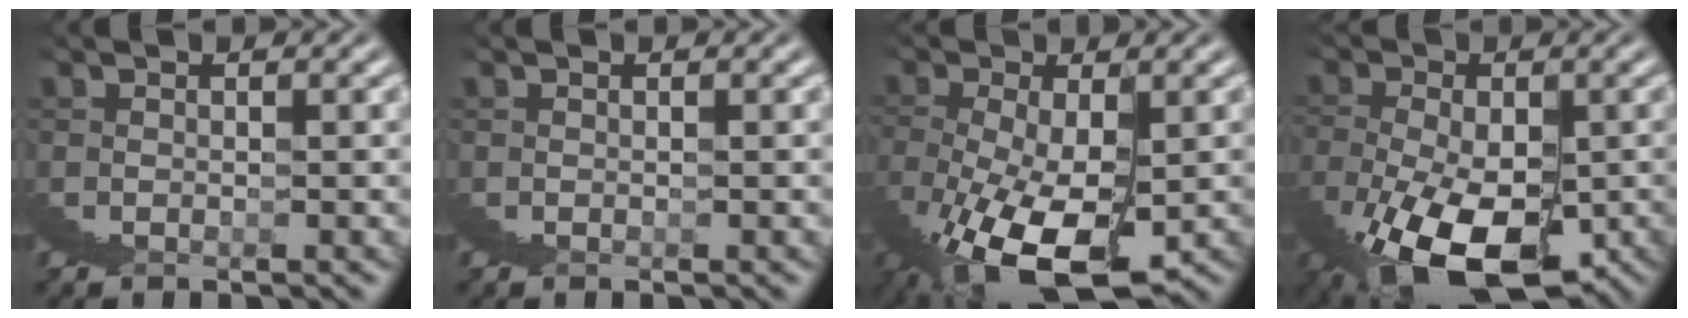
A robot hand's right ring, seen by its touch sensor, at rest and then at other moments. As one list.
[{"total": 0.0}, {"total": 8.0, "force": [-2.0, 3.2, 7.0], "torque": [-0.121, -0.021, -0.019]}, {"total": 9.3, "force": [-3.5, 4.5, 7.3], "torque": [-0.129, -0.030, -0.038]}]